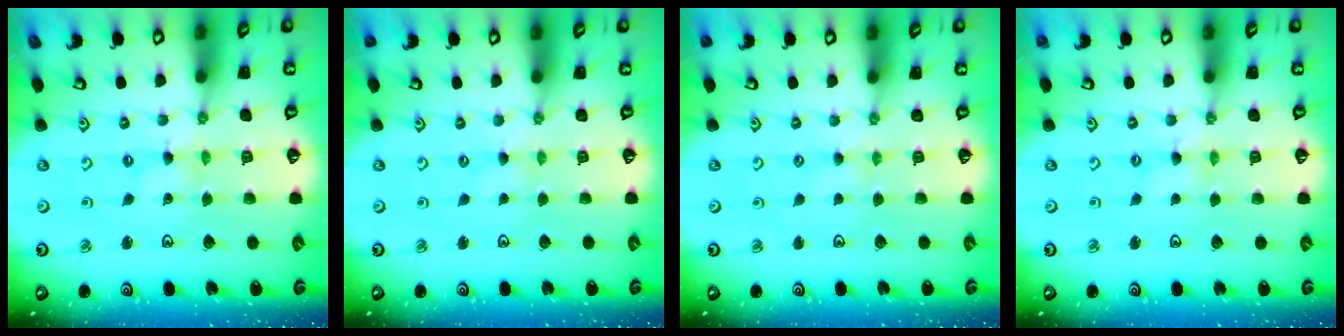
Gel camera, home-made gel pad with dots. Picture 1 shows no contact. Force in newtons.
{"total": 0.0}
{"total": 2.1, "press": 2.1, "slide": 0.4}
{"total": 0.9, "press": 0.9, "slide": 0.2}